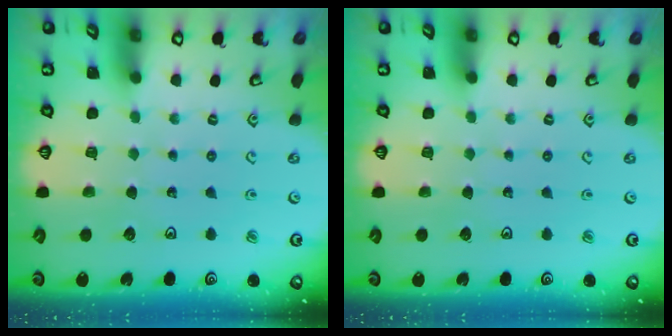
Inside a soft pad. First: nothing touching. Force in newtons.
{"total": 0.0}